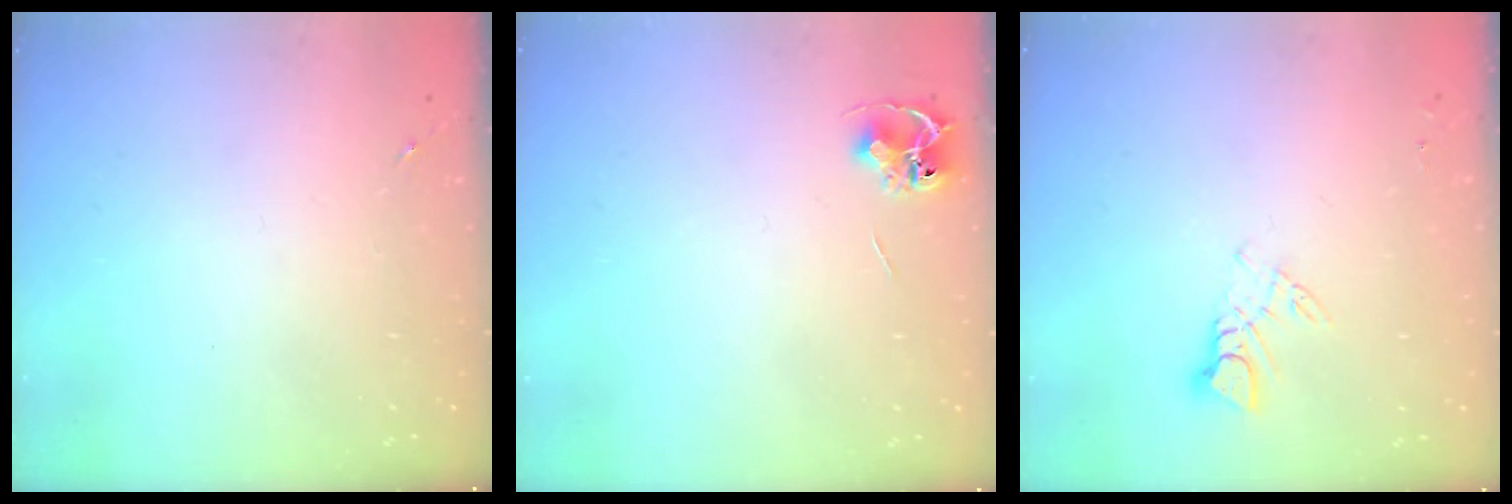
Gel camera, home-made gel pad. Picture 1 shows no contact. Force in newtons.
{"total": 6.5, "press": 6.5, "slide": 0.5}
{"total": 5.0, "press": 5.0, "slide": 0.3}